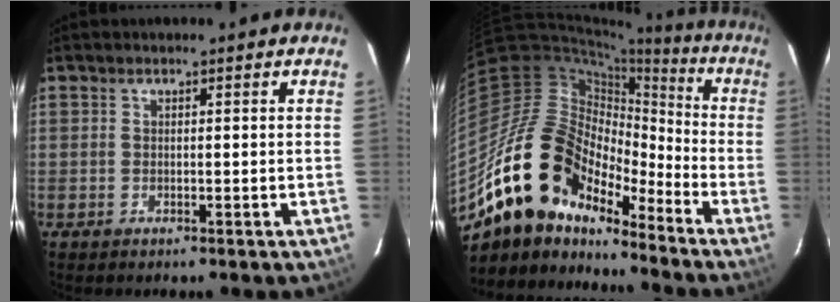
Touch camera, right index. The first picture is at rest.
{"total": 20.0, "force": [-14.0, 10.9, 9.3], "torque": [-0.173, 0.011, -0.252]}